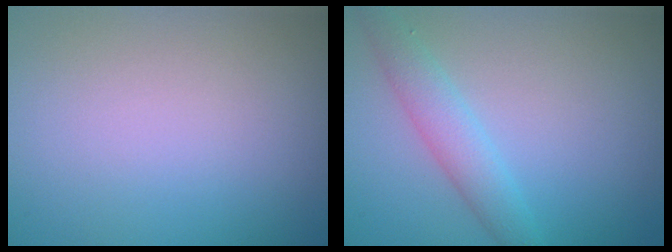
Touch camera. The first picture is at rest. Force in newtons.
{"total": 2.8, "press": 2.8, "slide": 0.1}